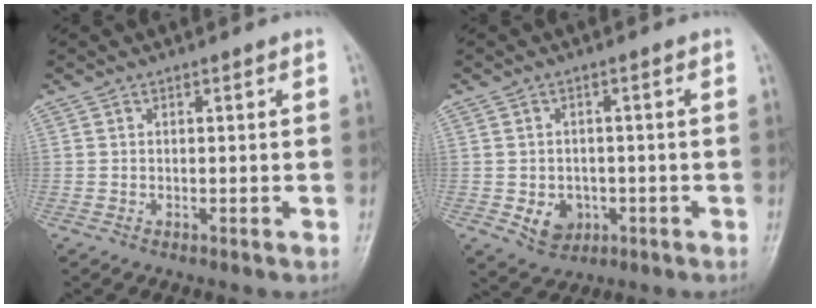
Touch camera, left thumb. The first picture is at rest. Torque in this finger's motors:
{"motor_torque": [0.38, 0.47, 0.51, -0.01, 0.00]}